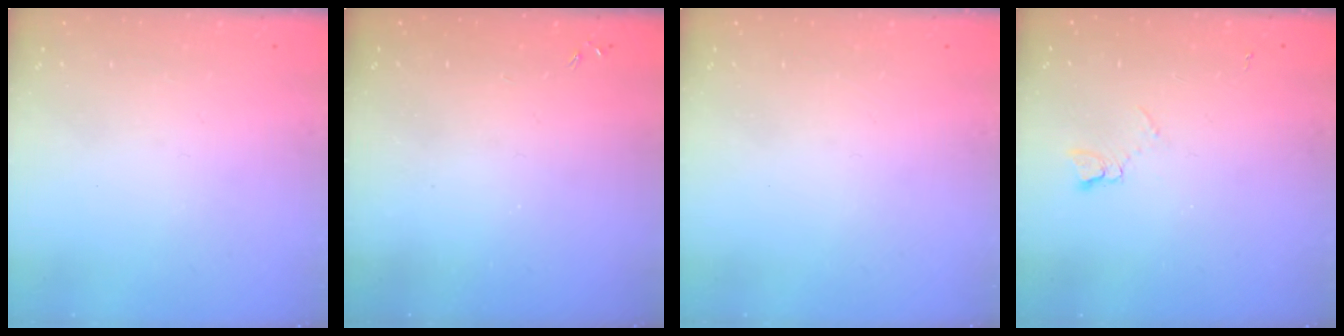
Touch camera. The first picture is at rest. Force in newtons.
{"total": 0.0}
{"total": 0.0}
{"total": 4.0, "press": 4.0, "slide": 0.6}